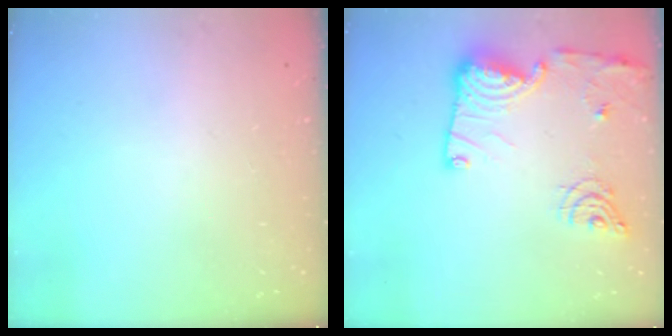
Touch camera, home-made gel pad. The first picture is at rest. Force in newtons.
{"total": 17.5, "press": 17.4, "slide": 1.6}